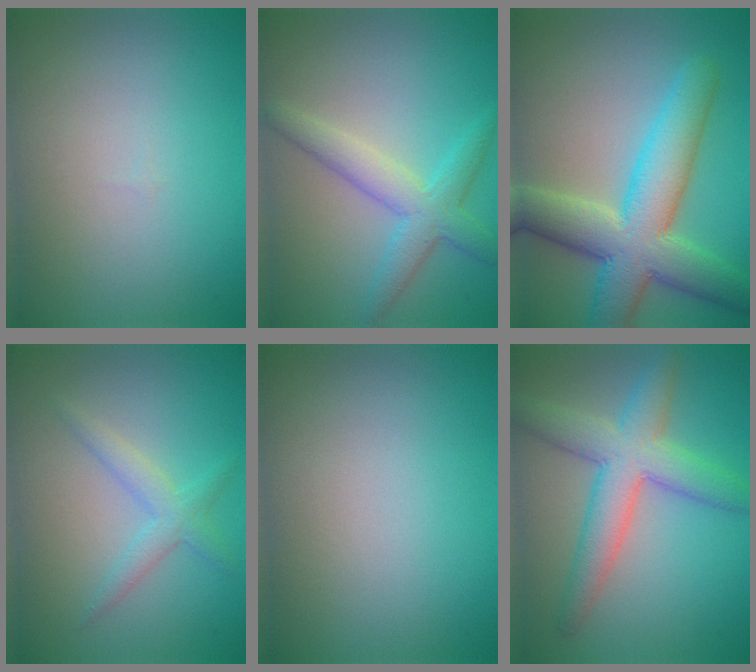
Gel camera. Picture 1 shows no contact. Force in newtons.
{"total": 3.9, "press": 3.9, "slide": 0.1}
{"total": 8.9, "press": 8.9, "slide": 0.3}
{"total": 2.2, "press": 2.2, "slide": 0.1}
{"total": 0.0}
{"total": 6.2, "press": 6.2, "slide": 0.2}